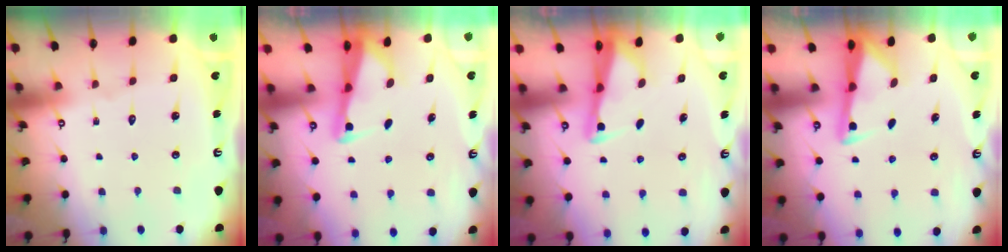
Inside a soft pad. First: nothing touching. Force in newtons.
{"total": 2.4, "press": 2.3, "slide": 0.5}
{"total": 2.8, "press": 2.8, "slide": 0.5}
{"total": 3.2, "press": 3.1, "slide": 0.4}